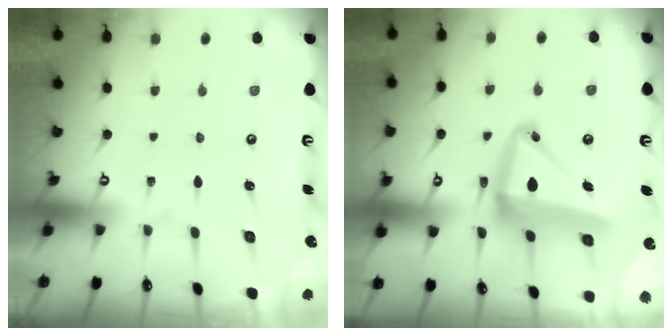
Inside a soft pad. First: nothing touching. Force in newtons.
{"total": 15.2, "press": 15.0, "slide": 2.0}